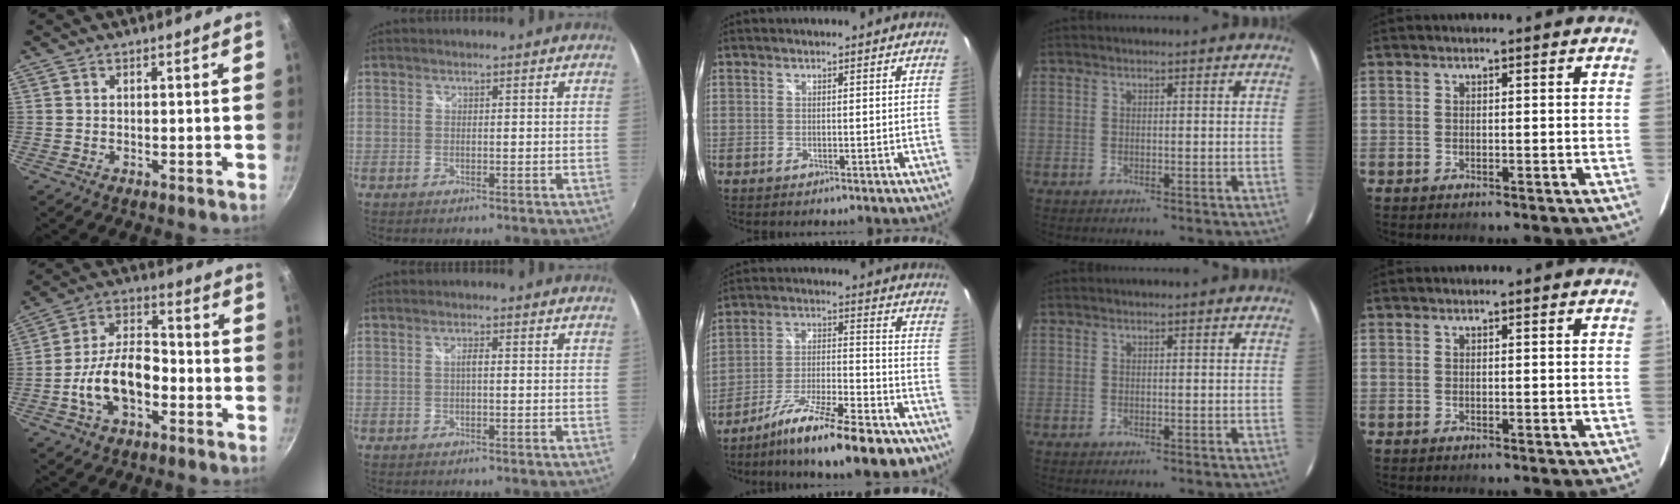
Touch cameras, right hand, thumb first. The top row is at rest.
{"thumb": {"total": 13.3, "force": [-4.4, 7.6, 10.0], "torque": [-0.155, 0.048, -0.087]}, "index": {"total": 1.3, "force": [-0.1, 0.3, 1.2], "torque": [-0.022, 0.004, -0.004]}, "middle": {"total": 19.3, "force": [-14.6, 3.6, 12.1], "torque": [-0.202, -0.029, -0.225]}}